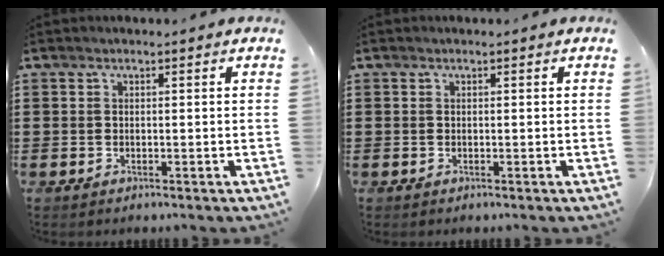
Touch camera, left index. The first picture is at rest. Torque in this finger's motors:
{"motor_torque": [0.00, 0.00, -0.01, 0.02]}